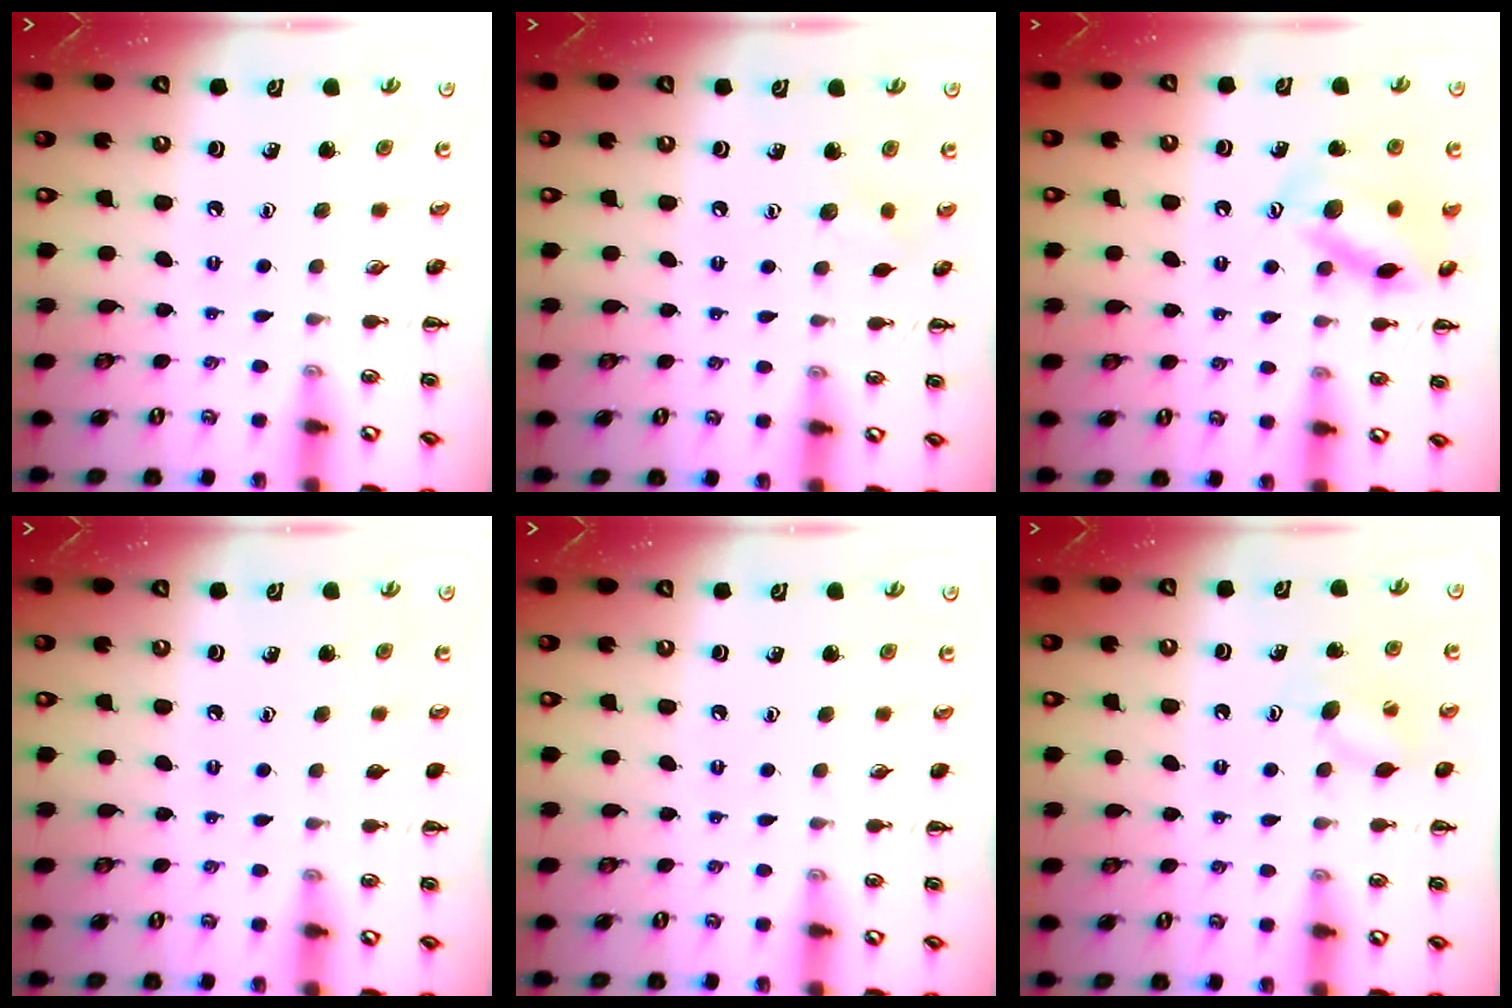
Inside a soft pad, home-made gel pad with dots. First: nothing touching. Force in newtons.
{"total": 5.8, "press": 5.6, "slide": 1.6}
{"total": 13.9, "press": 13.9, "slide": 1.1}
{"total": 0.0}
{"total": 0.0}
{"total": 7.4, "press": 7.3, "slide": 1.4}